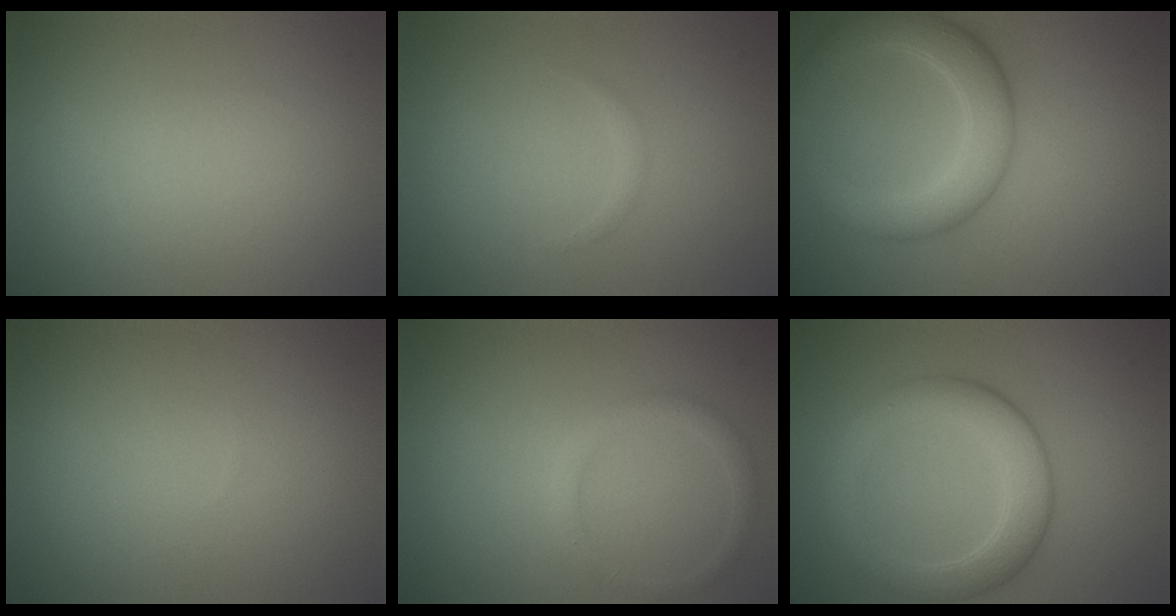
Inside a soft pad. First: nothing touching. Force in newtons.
{"total": 0.5, "press": 0.5, "slide": 0.0}
{"total": 5.3, "press": 5.3, "slide": 0.1}
{"total": 0.0}
{"total": 1.5, "press": 1.5, "slide": 0.1}
{"total": 4.9, "press": 4.9, "slide": 0.4}